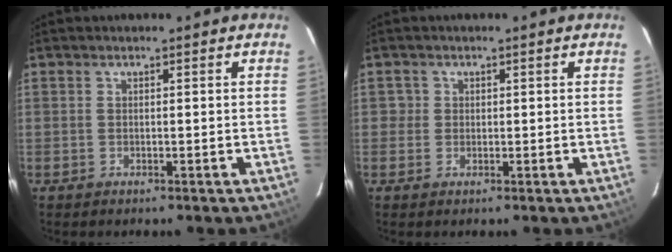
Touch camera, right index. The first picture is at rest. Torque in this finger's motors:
{"motor_torque": [-0.15, 0.14, -0.03, -0.01]}